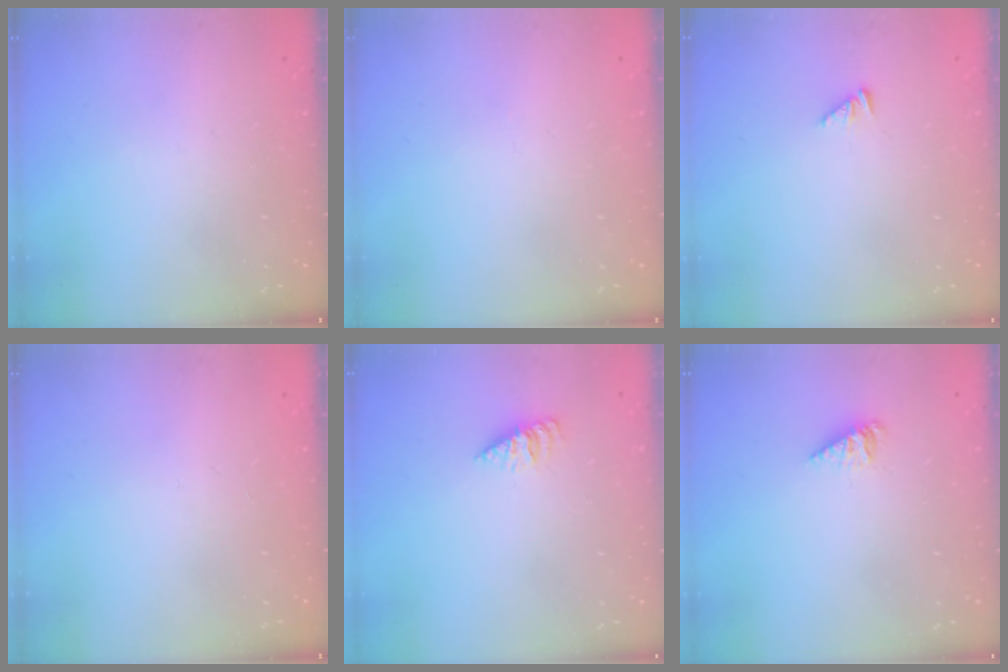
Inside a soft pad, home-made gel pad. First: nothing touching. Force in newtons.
{"total": 0.0}
{"total": 2.2, "press": 2.1, "slide": 0.4}
{"total": 0.0}
{"total": 2.6, "press": 2.6, "slide": 0.4}
{"total": 2.8, "press": 2.8, "slide": 0.4}